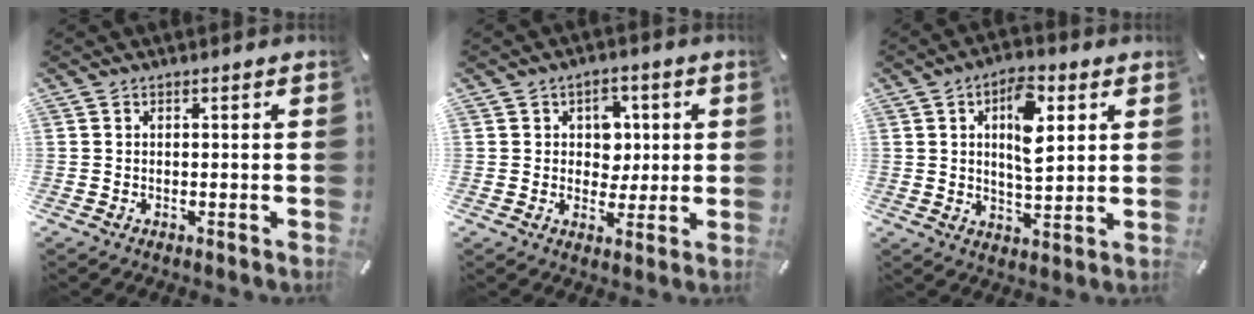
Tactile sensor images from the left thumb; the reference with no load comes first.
{"total": 6.9, "force": [1.1, 6.1, 3.2], "torque": [-0.039, 0.003, 0.012]}
{"total": 10.6, "force": [3.7, 5.2, 8.5], "torque": [-0.132, -0.010, 0.054]}